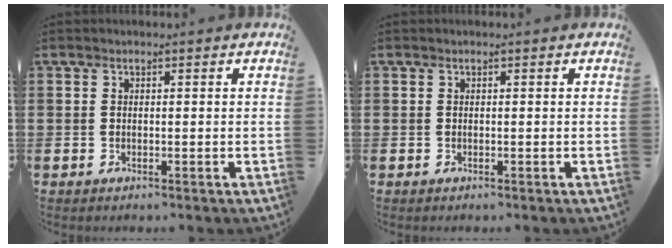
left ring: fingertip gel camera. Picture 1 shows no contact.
{"total": 0.0}